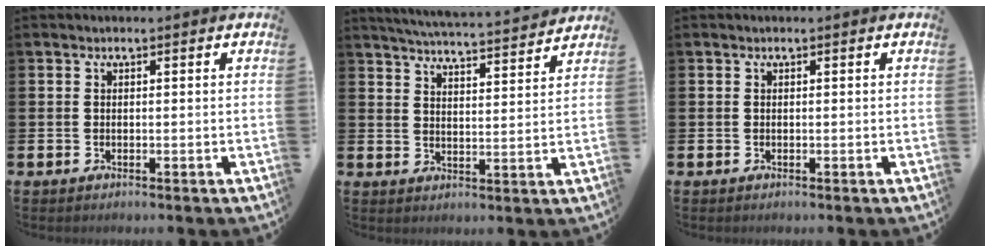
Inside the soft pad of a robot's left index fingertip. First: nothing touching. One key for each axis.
{"total": 5.0, "fx": 4.9, "fy": -0.3, "fz": 0.8, "tx": -0.030, "ty": -0.040, "tz": 0.082}
{"total": 0.0}